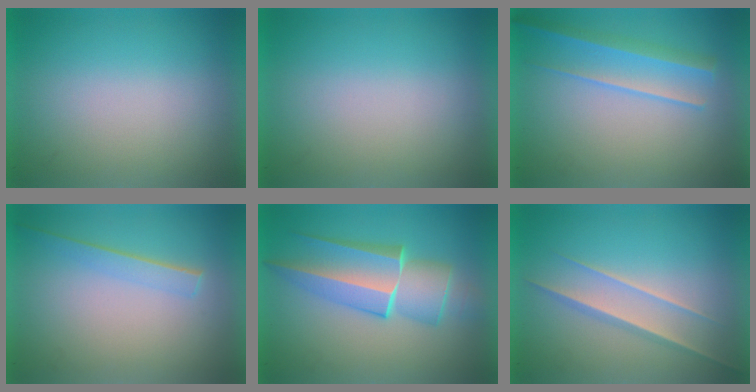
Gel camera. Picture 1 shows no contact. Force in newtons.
{"total": 0.0}
{"total": 2.2}
{"total": 1.6}
{"total": 5.8}
{"total": 1.5}